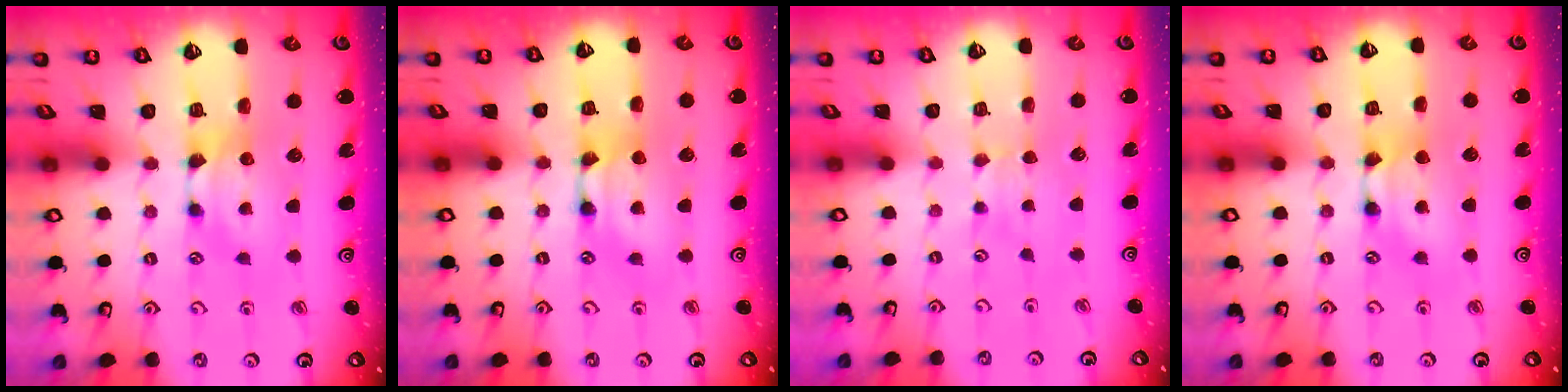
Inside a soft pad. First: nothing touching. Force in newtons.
{"total": 2.0, "press": 2.0, "slide": 0.1}
{"total": 2.2, "press": 2.2, "slide": 0.4}
{"total": 1.5, "press": 1.5, "slide": 0.1}